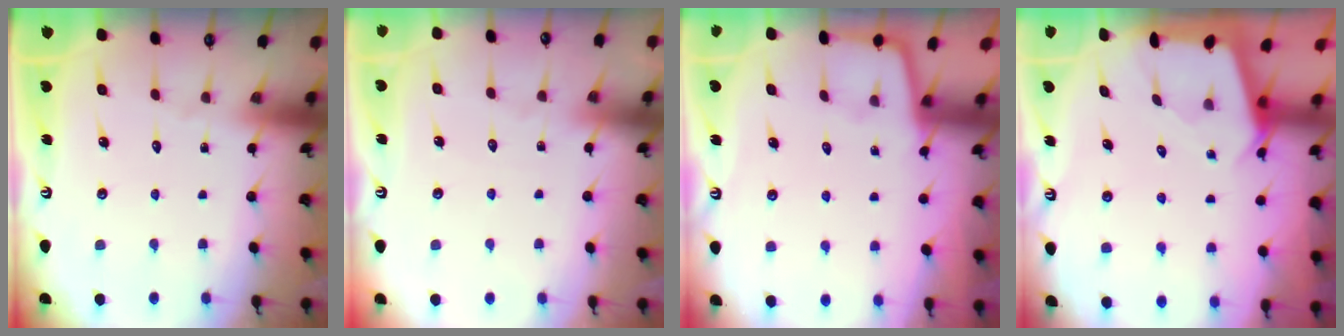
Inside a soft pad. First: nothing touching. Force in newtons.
{"total": 3.1, "press": 3.1, "slide": 0.4}
{"total": 1.7, "press": 1.7, "slide": 0.4}
{"total": 2.4, "press": 2.4, "slide": 0.3}